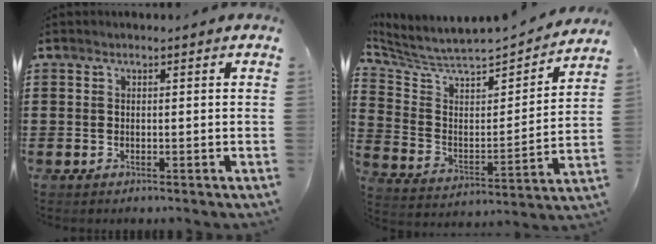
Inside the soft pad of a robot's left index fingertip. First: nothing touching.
{"total": 5.0, "force": [4.7, 1.3, 0.9], "torque": [-0.051, -0.051, 0.073]}